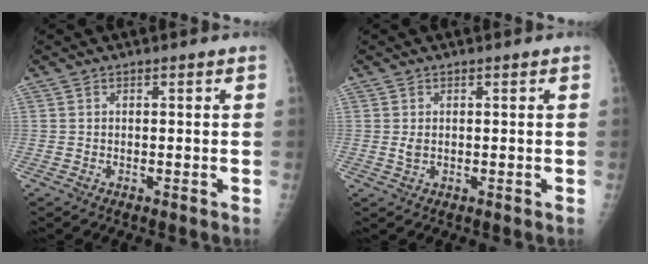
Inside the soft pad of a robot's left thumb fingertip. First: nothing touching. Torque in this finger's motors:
{"motor_torque": [-0.01, 0.00, 0.16, 0.10, -0.01]}